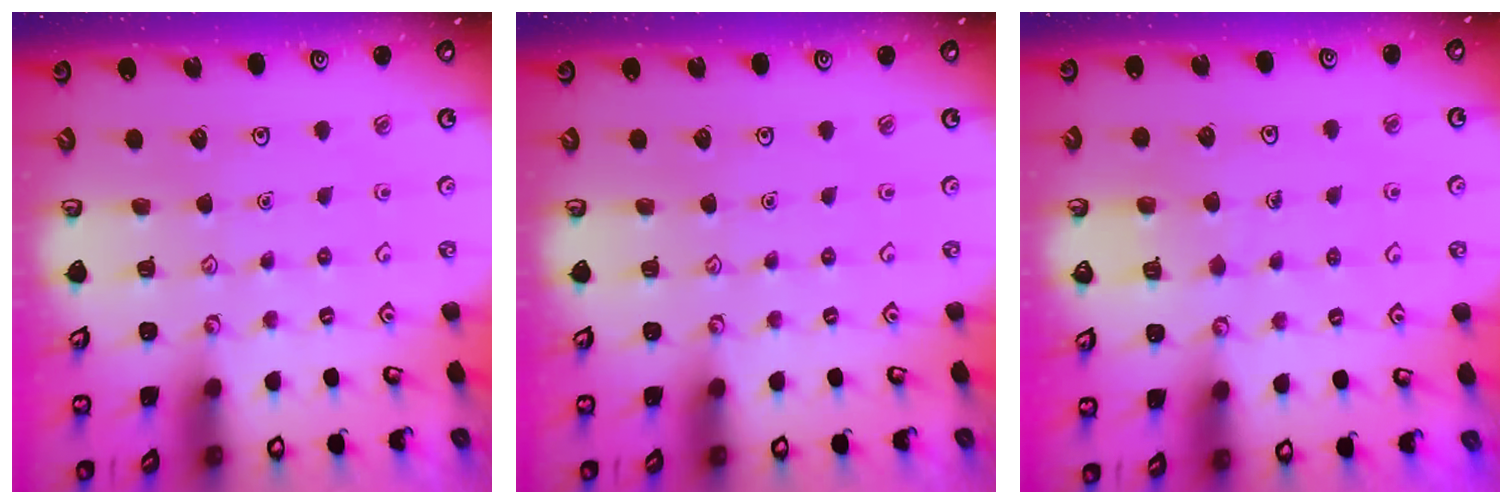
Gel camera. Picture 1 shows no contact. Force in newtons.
{"total": 0.0}
{"total": 5.1, "press": 5.1, "slide": 0.3}